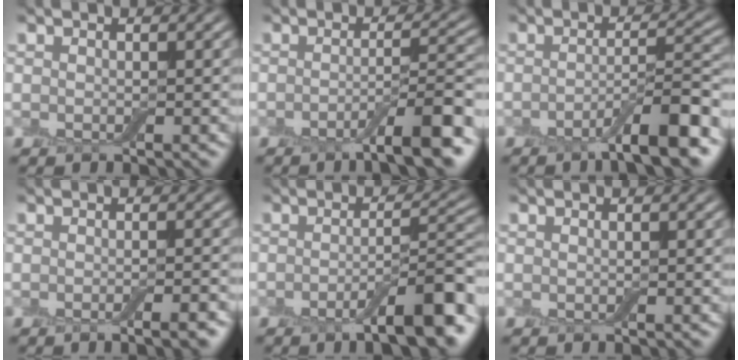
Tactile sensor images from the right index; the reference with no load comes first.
{"total": 6.5, "force": [-3.4, 1.2, 5.5], "torque": [-0.073, 0.007, -0.055]}
{"total": 6.5, "force": [-3.5, 1.1, 5.3], "torque": [-0.075, 0.008, -0.059]}
{"total": 2.9, "force": [-1.3, 0.7, 2.5], "torque": [-0.023, 0.001, -0.020]}
{"total": 7.0, "force": [-3.2, 1.5, 6.1], "torque": [-0.083, 0.007, -0.051]}
{"total": 0.0}